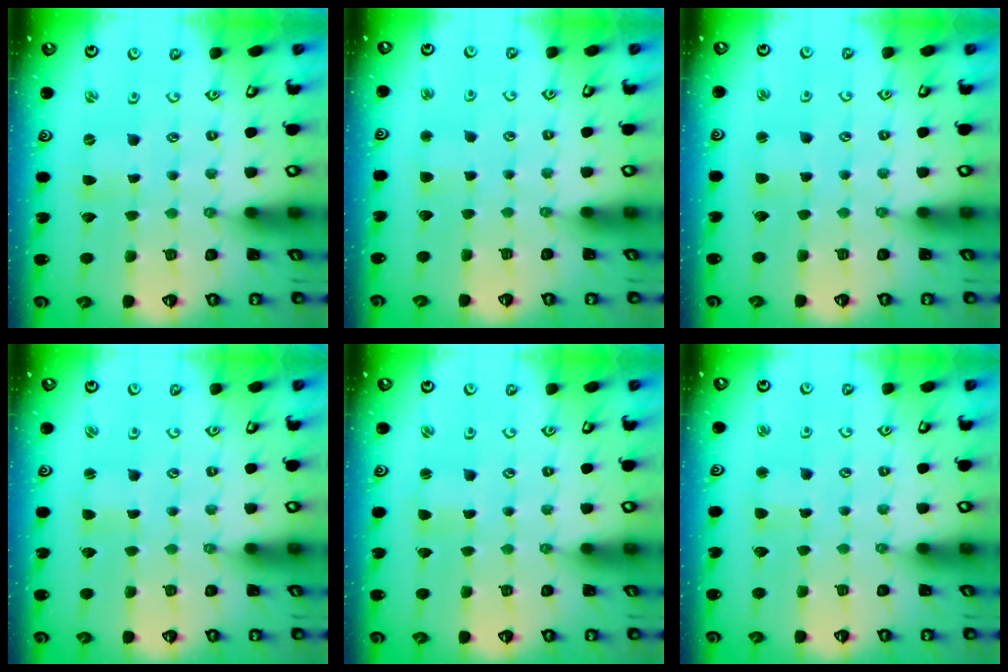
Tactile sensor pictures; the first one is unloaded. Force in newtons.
{"total": 2.6, "press": 2.6, "slide": 0.4}
{"total": 2.8, "press": 2.8, "slide": 0.3}
{"total": 0.5, "press": 0.5, "slide": 0.1}
{"total": 1.5, "press": 1.5, "slide": 0.0}
{"total": 2.6, "press": 2.6, "slide": 0.3}